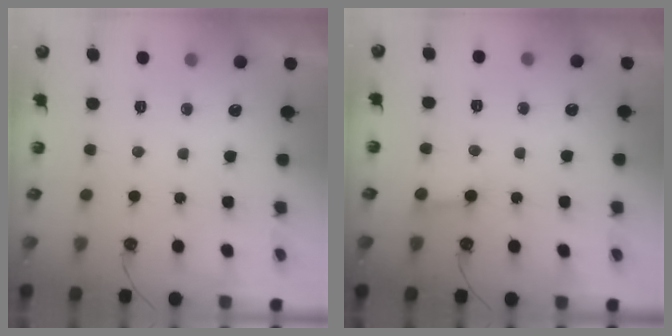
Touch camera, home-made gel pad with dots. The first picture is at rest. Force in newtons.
{"total": 4.7, "press": 4.7, "slide": 0.4}